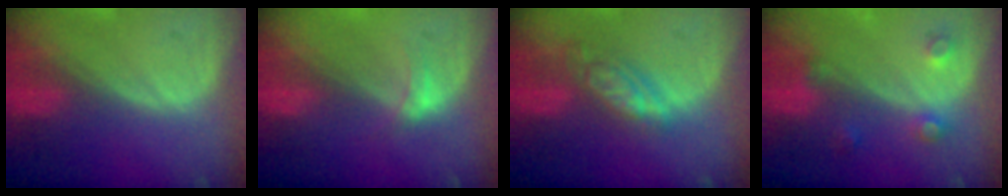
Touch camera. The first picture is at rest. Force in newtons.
{"total": 2.3, "press": 1.9, "slide": 1.3}
{"total": 5.8, "press": 5.1, "slide": 2.8}
{"total": 3.7, "press": 3.4, "slide": 1.4}